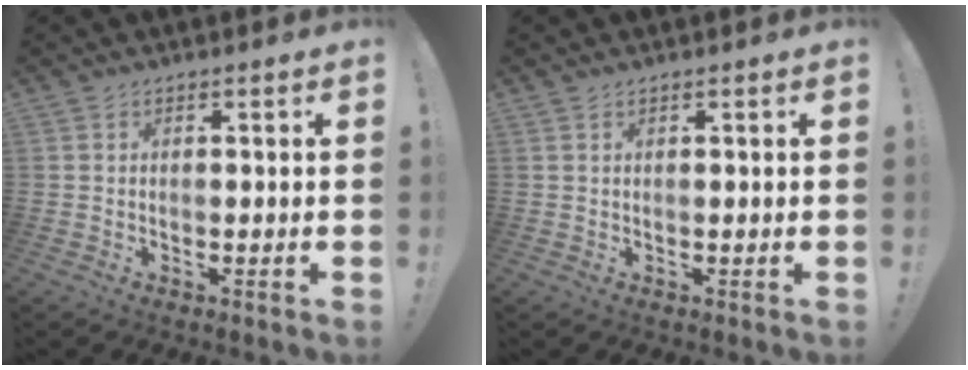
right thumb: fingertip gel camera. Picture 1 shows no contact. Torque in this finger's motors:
{"motor_torque": [0.04, 0.09, -0.37, 0.20, 0.04]}